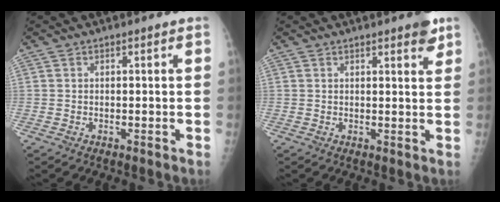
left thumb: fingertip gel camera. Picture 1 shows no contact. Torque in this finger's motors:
{"motor_torque": [3.23, 1.77, 0.46, -0.13, 0.03]}